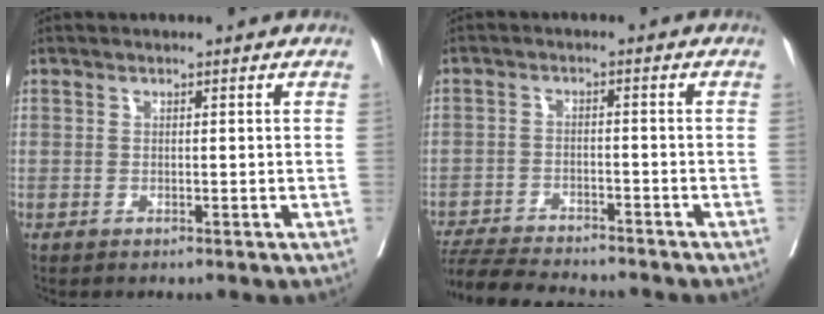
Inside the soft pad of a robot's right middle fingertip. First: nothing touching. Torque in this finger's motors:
{"motor_torque": [0.58, -0.61, 0.08, 0.05]}